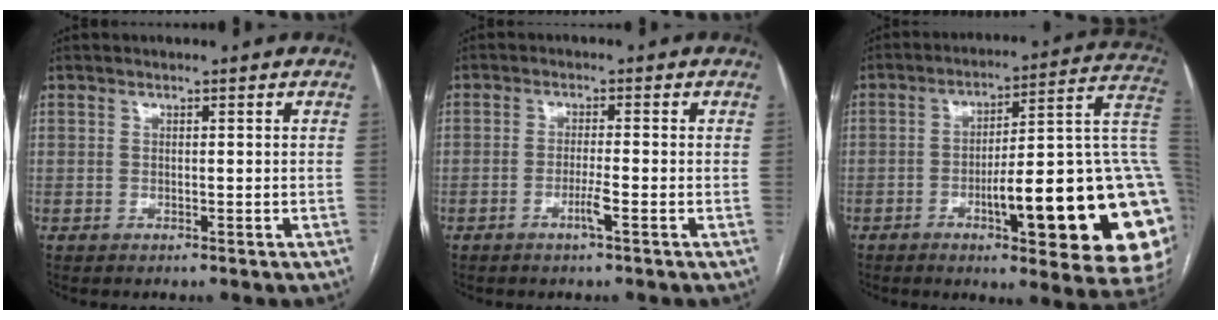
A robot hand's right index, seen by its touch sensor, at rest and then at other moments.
{"total": 2.7, "force": [-1.3, -0.3, 2.3], "torque": [-0.046, -0.004, -0.027]}
{"total": 27.4, "force": [-4.6, 4.5, 26.7], "torque": [-0.245, 0.017, -0.059]}